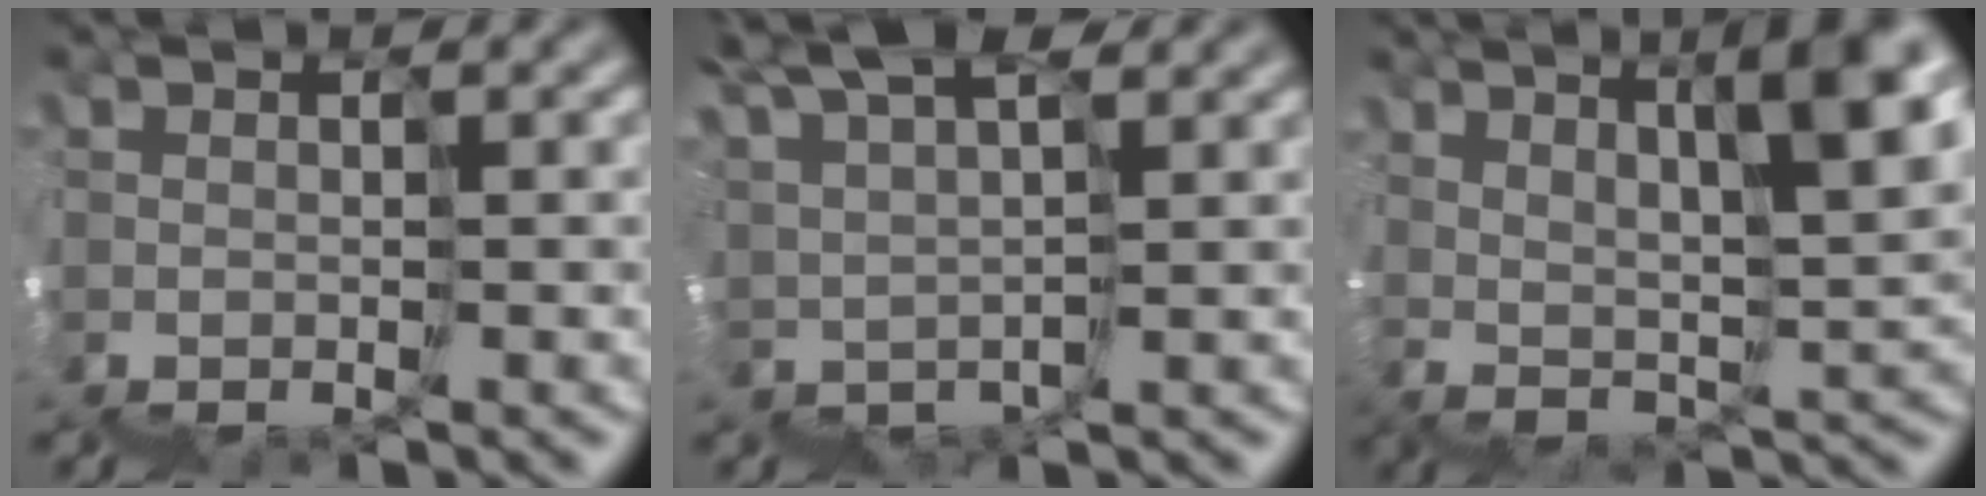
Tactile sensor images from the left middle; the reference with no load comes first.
{"total": 5.3, "force": [5.1, -0.7, -1.0], "torque": [-0.025, 0.032, 0.086]}
{"total": 6.2, "force": [4.9, 0.5, 3.7], "torque": [-0.057, 0.026, 0.081]}